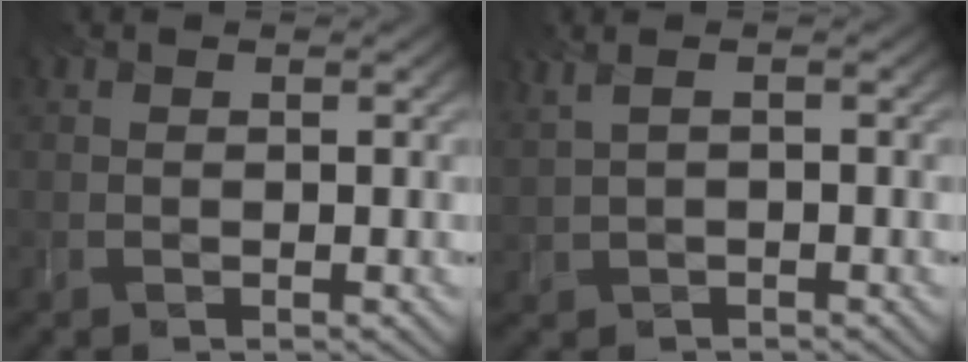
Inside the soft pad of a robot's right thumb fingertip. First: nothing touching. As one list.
[{"total": 1.7, "force": [0.9, 0.6, 1.3], "torque": [-0.033, 0.012, 0.020]}]